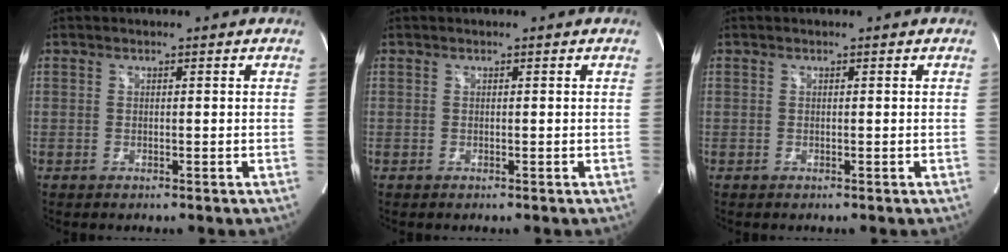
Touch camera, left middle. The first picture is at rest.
{"total": 0.0}
{"total": 0.0}